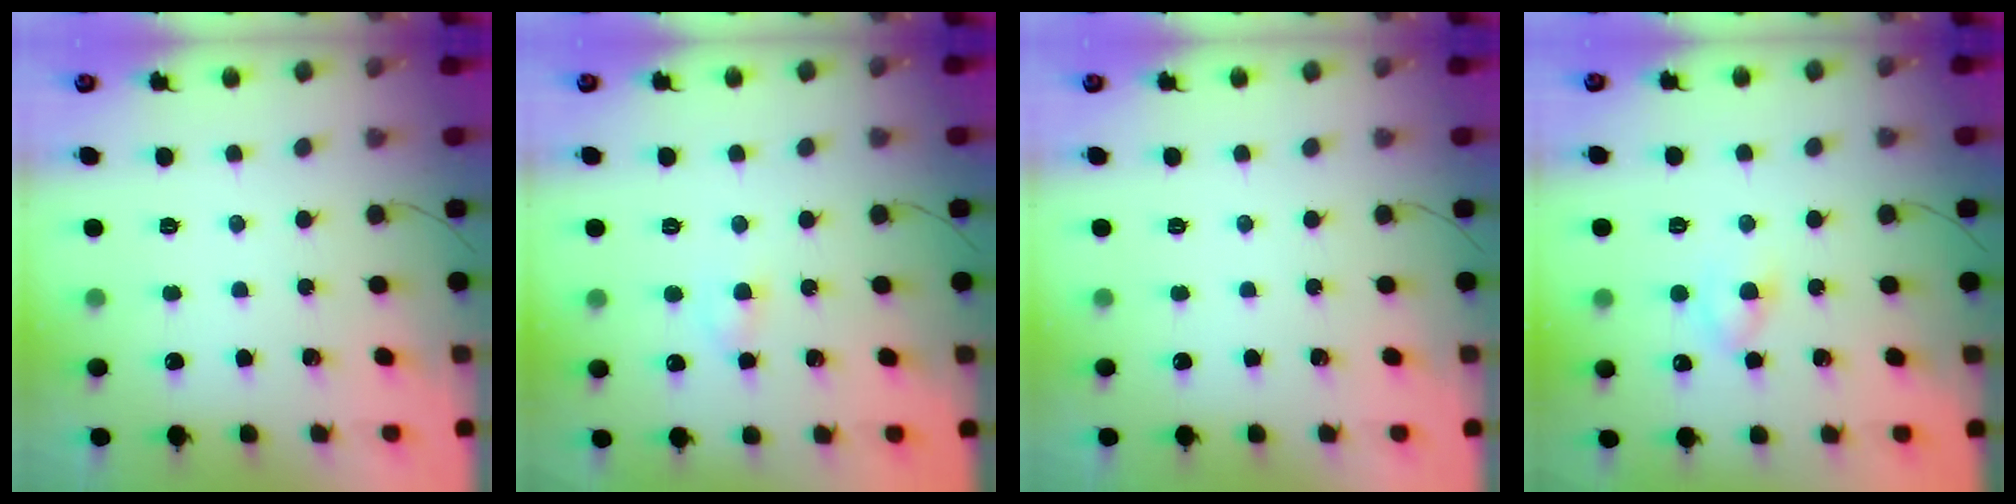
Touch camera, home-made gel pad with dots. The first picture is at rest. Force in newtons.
{"total": 2.8, "press": 2.6, "slide": 1.1}
{"total": 0.0}
{"total": 3.4, "press": 3.2, "slide": 1.2}